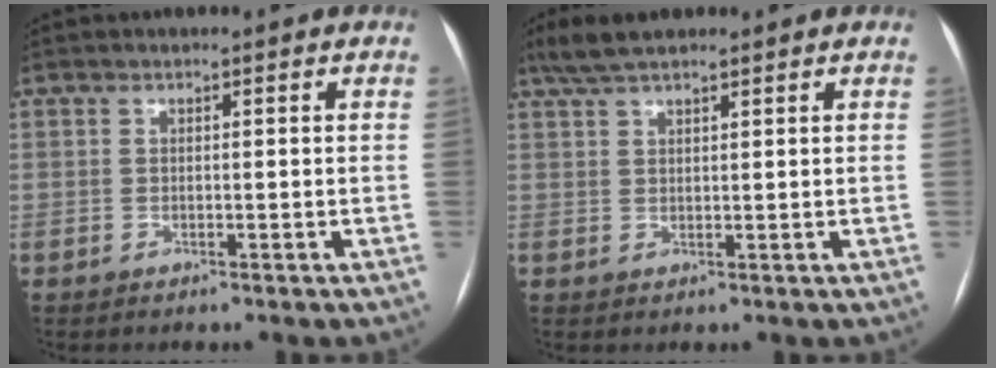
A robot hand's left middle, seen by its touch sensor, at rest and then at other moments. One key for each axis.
{"total": 5.4, "fx": 4.2, "fy": 1.1, "fz": 3.1, "tx": -0.065, "ty": 0.023, "tz": 0.080}